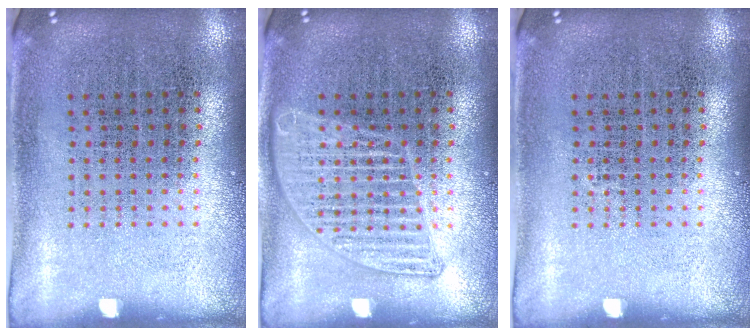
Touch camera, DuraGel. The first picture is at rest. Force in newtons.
{"total": 2.2, "press": 2.2, "slide": 0.4}
{"total": 0.0}